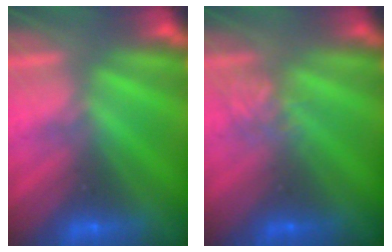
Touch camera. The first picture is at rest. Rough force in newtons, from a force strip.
{"total": 2.1}